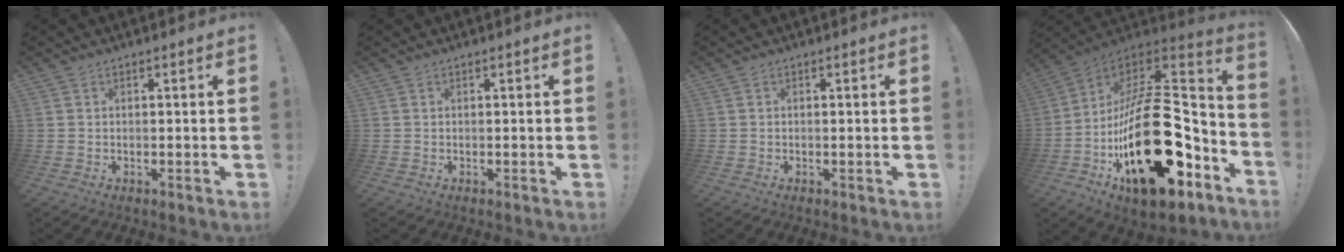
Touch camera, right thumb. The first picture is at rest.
{"total": 0.0}
{"total": 0.5, "force": [-0.1, 0.4, -0.3], "torque": [-0.001, 0.006, -0.001]}
{"total": 39.2, "force": [-8.0, 21.3, 31.9], "torque": [-0.526, 0.032, -0.092]}